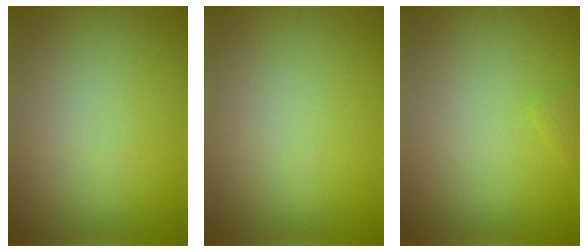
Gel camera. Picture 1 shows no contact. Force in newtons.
{"total": 0.0}
{"total": 0.5, "press": 0.5, "slide": 0.0}